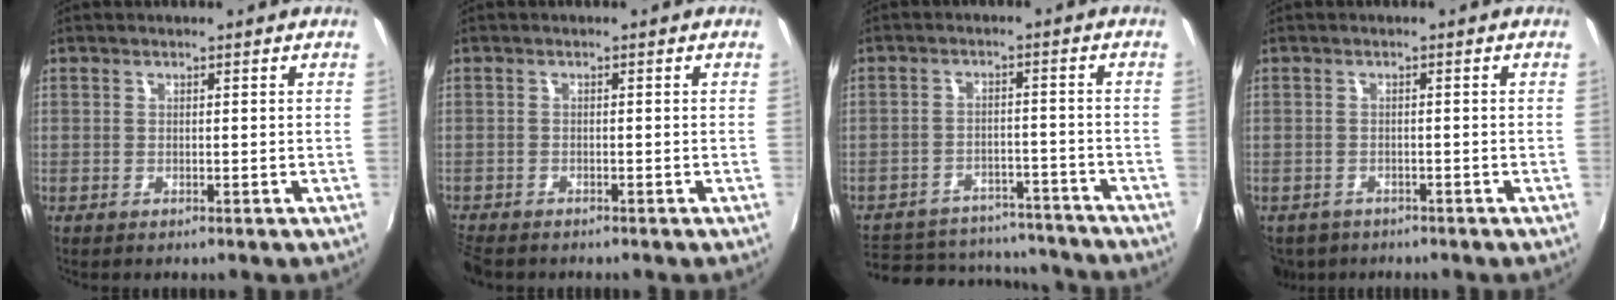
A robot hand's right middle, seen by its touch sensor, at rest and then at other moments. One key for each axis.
{"total": 3.9, "fx": -3.5, "fy": 1.1, "fz": 1.3, "tx": -0.040, "ty": -0.021, "tz": -0.068}
{"total": 17.9, "fx": -14.6, "fy": 8.4, "fz": 6.1, "tx": -0.147, "ty": 0.031, "tz": -0.177}
{"total": 5.0, "fx": -3.3, "fy": 3.3, "fz": 1.7, "tx": -0.047, "ty": -0.013, "tz": -0.051}